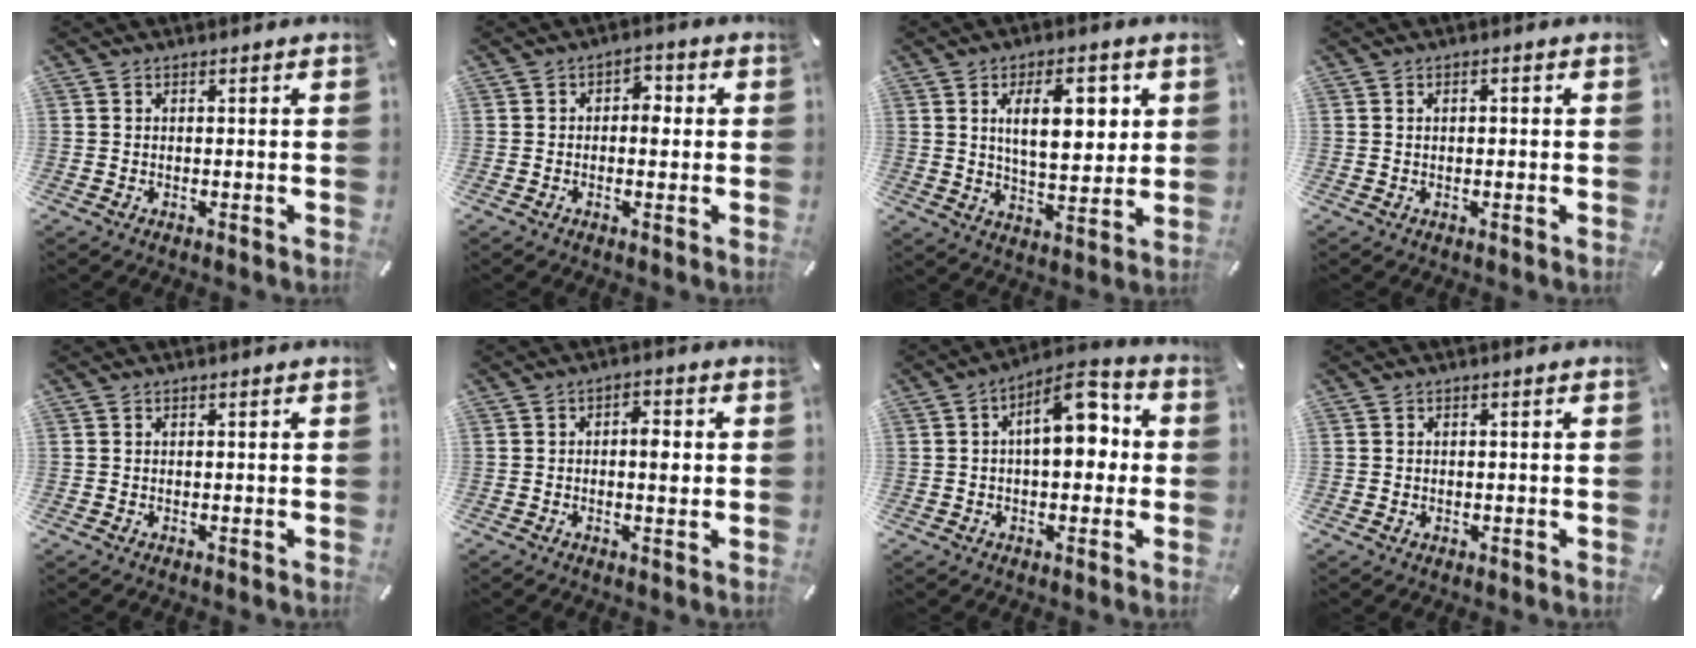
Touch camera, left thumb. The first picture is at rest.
{"total": 3.7, "force": [-0.3, 2.5, 2.8], "torque": [-0.030, 0.003, -0.013]}
{"total": 13.4, "force": [4.5, 6.4, 10.9], "torque": [-0.161, -0.002, 0.071]}
{"total": 1.2, "force": [0.0, 0.7, 1.0], "torque": [-0.019, 0.004, -0.003]}
{"total": 0.0}
{"total": 4.3, "force": [0.1, 2.1, 3.8], "torque": [-0.048, 0.000, -0.006]}
{"total": 11.9, "force": [1.7, 6.1, 10.1], "torque": [-0.135, -0.009, 0.027]}
{"total": 0.8, "force": [0.0, 0.8, 0.2], "torque": [-0.004, 0.005, -0.002]}